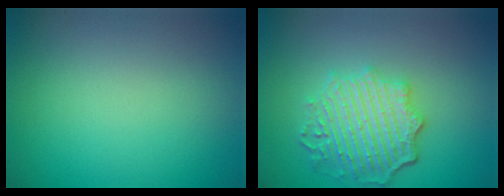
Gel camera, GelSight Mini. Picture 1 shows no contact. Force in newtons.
{"total": 5.8, "press": 4.6, "slide": 3.6}